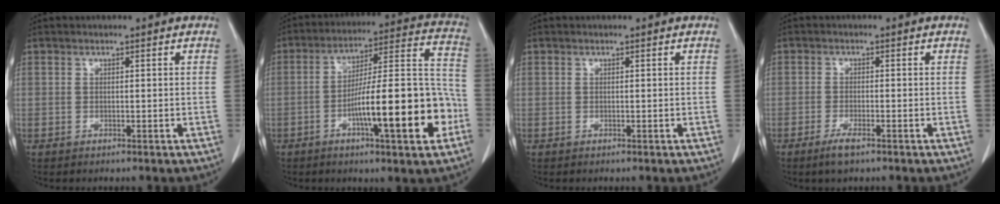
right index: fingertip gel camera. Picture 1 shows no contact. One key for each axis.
{"total": 18.4, "fx": -6.0, "fy": 2.4, "fz": 17.2, "tx": -0.251, "ty": 0.018, "tz": -0.086}
{"total": 0.0}
{"total": 2.9, "fx": -2.0, "fy": 0.5, "fz": 2.1, "tx": -0.044, "ty": -0.003, "tz": -0.038}